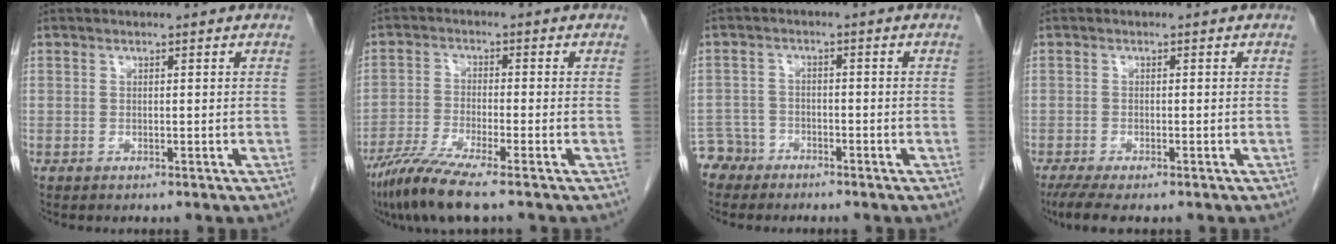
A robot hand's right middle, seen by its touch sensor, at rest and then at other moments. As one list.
[{"total": 7.2, "force": [-5.4, -0.4, 4.7], "torque": [-0.099, -0.028, -0.105]}, {"total": 3.9, "force": [-3.1, 2.1, -0.8], "torque": [0.017, 0.004, -0.063]}, {"total": 5.2, "force": [-3.8, 1.1, 3.3], "torque": [-0.058, -0.016, -0.060]}]